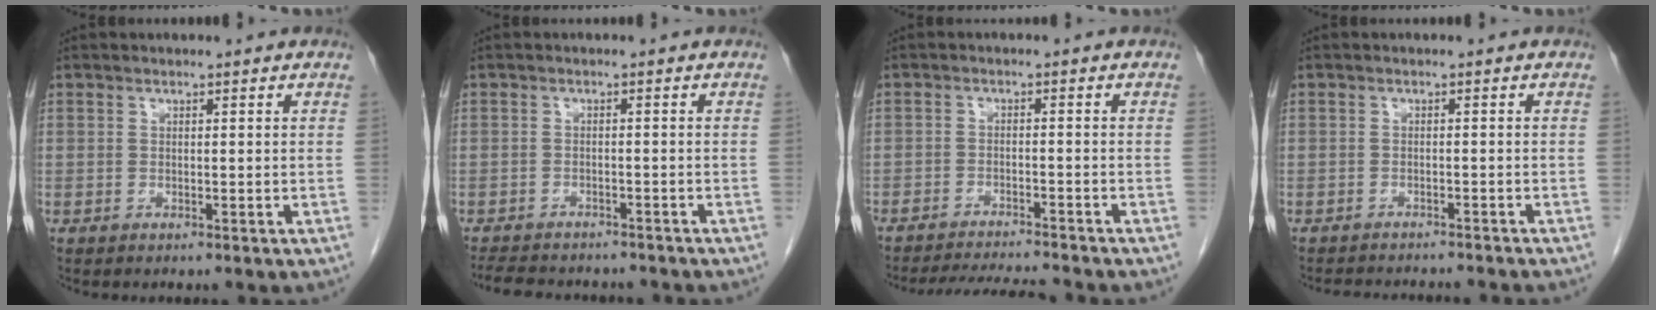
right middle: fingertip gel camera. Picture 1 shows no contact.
{"total": 10.7, "force": [-9.4, 3.4, 3.9], "torque": [-0.079, -0.003, -0.124]}
{"total": 8.7, "force": [-8.3, 0.1, 2.7], "torque": [-0.039, -0.008, -0.128]}
{"total": 8.3, "force": [-7.8, 1.2, 2.8], "torque": [-0.033, -0.005, -0.098]}